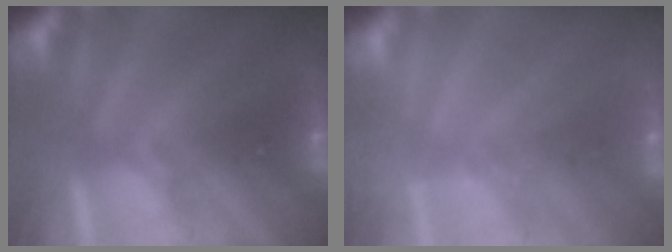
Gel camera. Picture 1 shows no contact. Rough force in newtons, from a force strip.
{"total": 2.3}